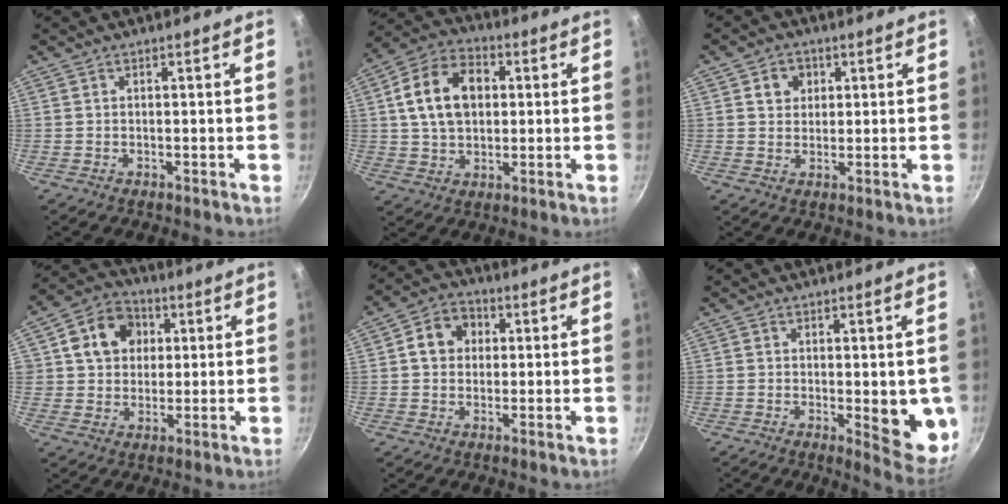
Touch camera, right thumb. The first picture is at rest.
{"total": 13.8, "force": [2.5, 9.7, 9.5], "torque": [-0.143, 0.016, 0.032]}
{"total": 4.4, "force": [1.4, 3.8, 1.6], "torque": [0.001, 0.001, 0.021]}
{"total": 11.2, "force": [2.9, 9.5, 5.1], "torque": [-0.054, 0.010, 0.041]}
{"total": 7.7, "force": [1.5, 6.5, 3.9], "torque": [-0.035, 0.012, 0.011]}
{"total": 9.7, "force": [-0.8, 3.5, 9.0], "torque": [-0.082, -0.018, -0.006]}